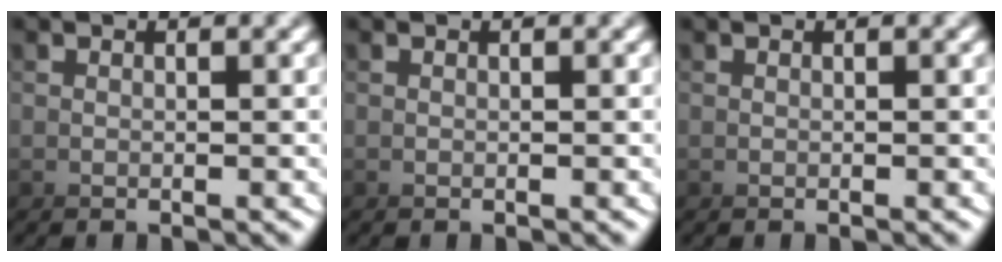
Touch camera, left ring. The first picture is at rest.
{"total": 0.0}
{"total": 4.5, "force": [1.3, -3.2, -3.0], "torque": [0.048, 0.021, 0.010]}